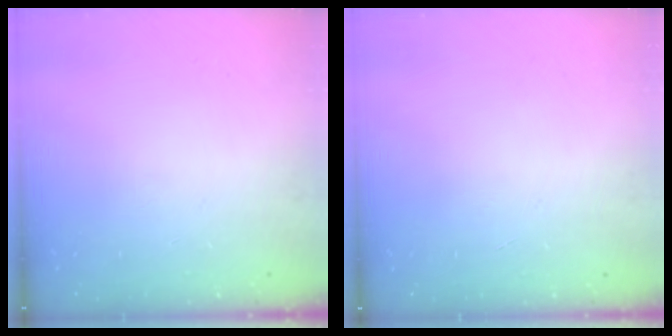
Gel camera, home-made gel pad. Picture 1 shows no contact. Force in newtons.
{"total": 0.0}